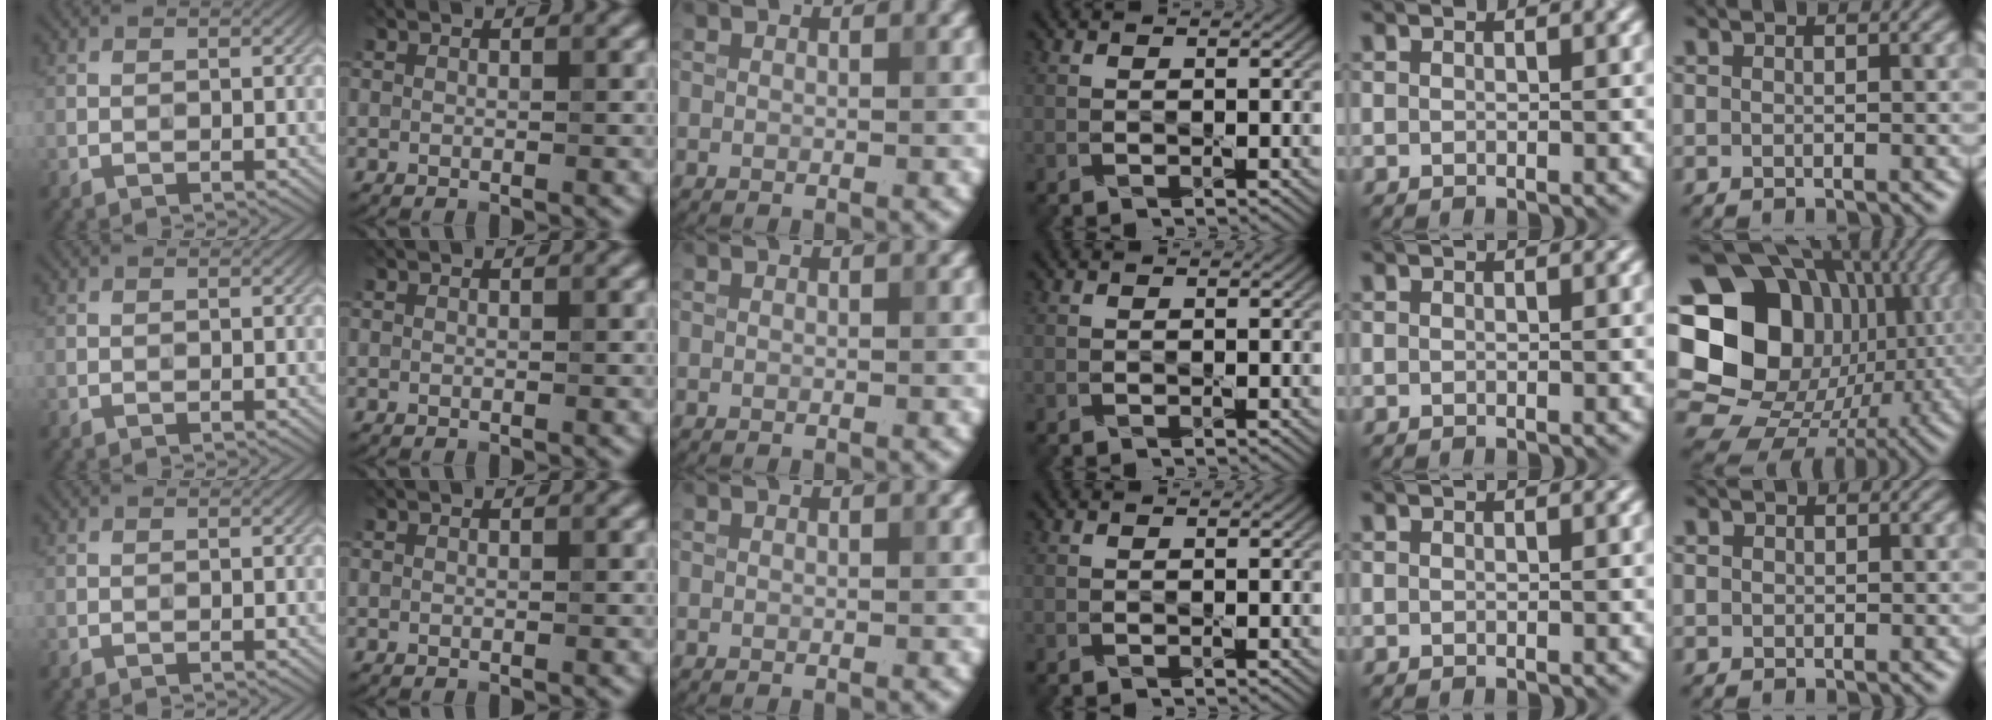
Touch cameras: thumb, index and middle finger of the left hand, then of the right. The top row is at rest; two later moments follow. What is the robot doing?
{"motion": "press", "object": "button"}